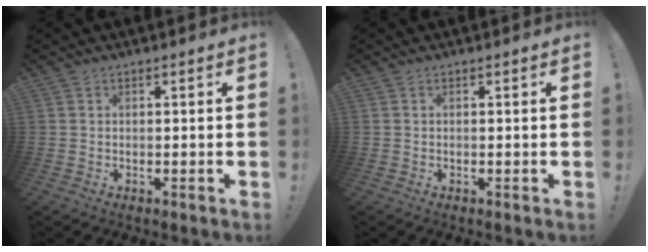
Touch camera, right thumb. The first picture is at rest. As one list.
[{"total": 0.0}]